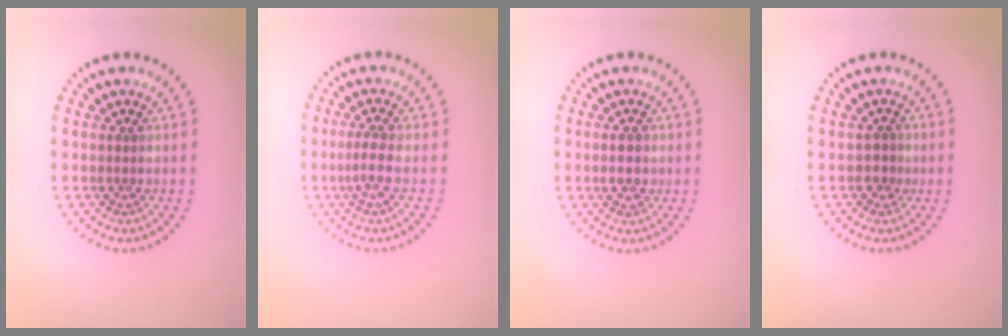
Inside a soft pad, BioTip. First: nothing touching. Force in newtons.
{"total": 1.7, "press": 1.3, "slide": 1.1}
{"total": 2.3, "press": 2.3, "slide": 0.1}
{"total": 1.0, "press": 0.9, "slide": 0.4}